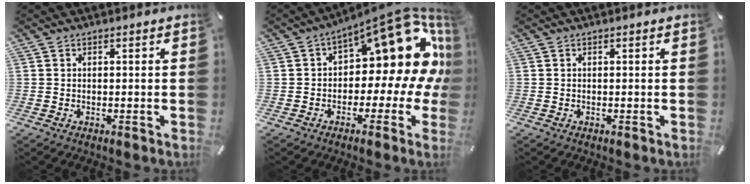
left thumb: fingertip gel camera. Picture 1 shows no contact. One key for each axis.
{"total": 17.9, "fx": 6.9, "fy": 9.2, "fz": 13.6, "tx": -0.169, "ty": -0.067, "tz": 0.114}
{"total": 0.0}